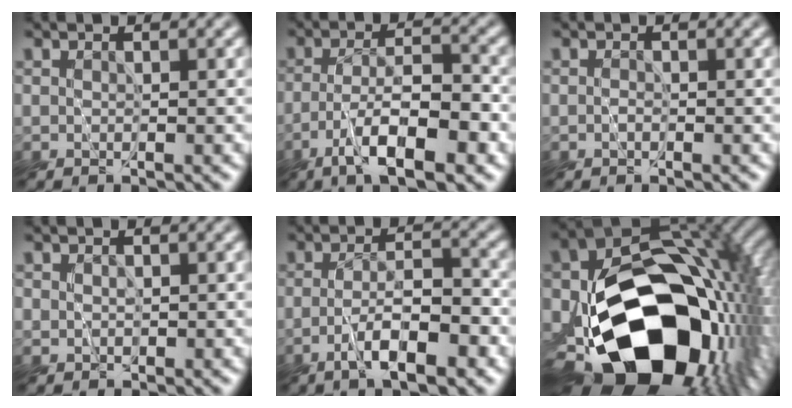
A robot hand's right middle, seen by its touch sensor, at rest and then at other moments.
{"total": 7.1, "force": [-3.4, 2.0, 5.9], "torque": [-0.101, 0.004, -0.062]}
{"total": 0.6, "force": [-0.3, 0.4, 0.3], "torque": [-0.007, 0.000, -0.009]}
{"total": 0.6, "force": [0.2, 0.6, -0.1], "torque": [0.006, 0.000, 0.004]}
{"total": 5.3, "force": [-2.4, 1.5, 4.5], "torque": [-0.072, 0.003, -0.044]}
{"total": 18.8, "force": [-4.7, 12.6, 13.2], "torque": [-0.233, -0.038, -0.056]}